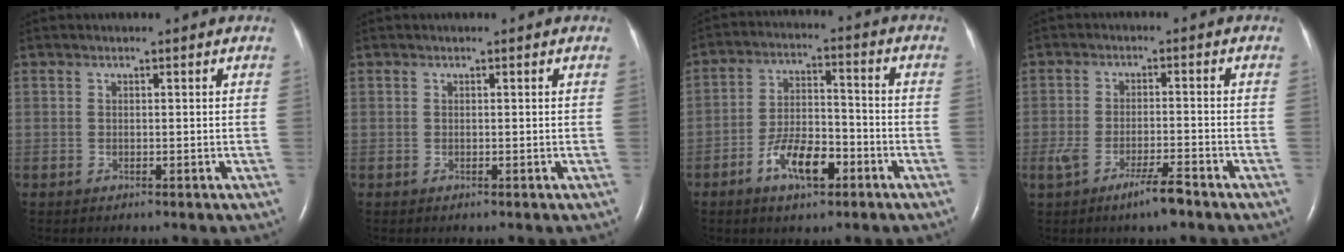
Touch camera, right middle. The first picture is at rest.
{"total": 0.0}
{"total": 8.6, "force": [-4.4, 3.3, 6.6], "torque": [-0.128, 0.006, -0.078]}
{"total": 5.2, "force": [-3.4, 0.6, 3.9], "torque": [-0.082, -0.005, -0.061]}